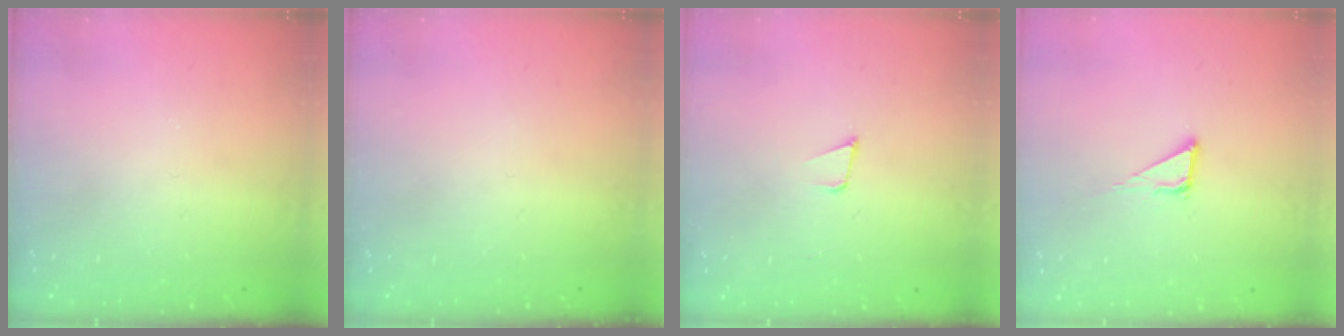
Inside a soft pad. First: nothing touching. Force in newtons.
{"total": 0.0}
{"total": 3.4, "press": 2.2, "slide": 2.6}
{"total": 4.7, "press": 4.7, "slide": 0.2}